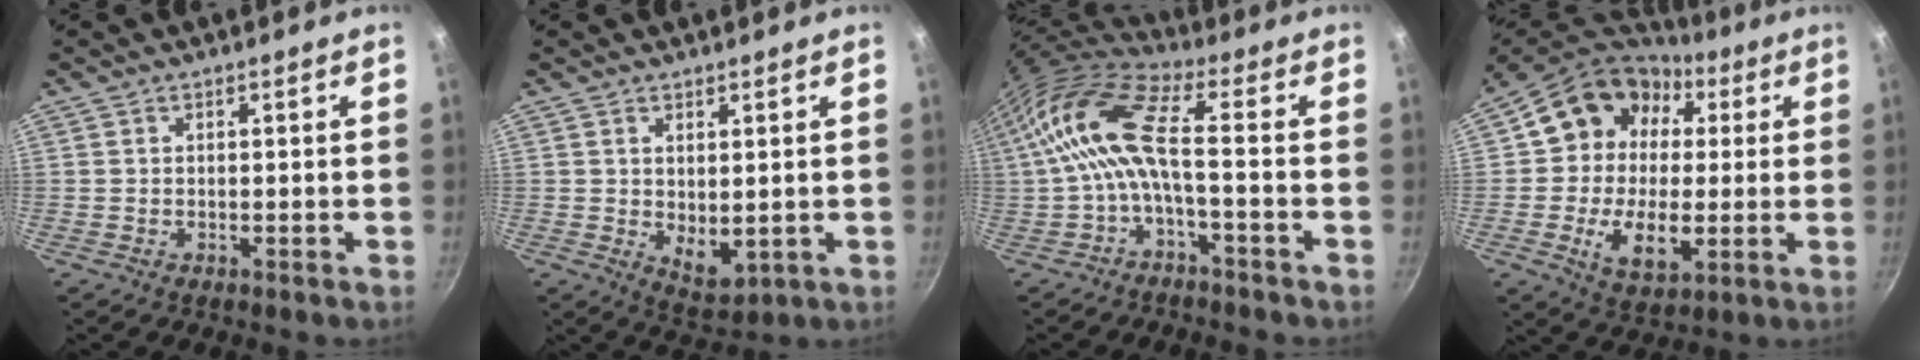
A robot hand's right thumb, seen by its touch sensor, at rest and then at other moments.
{"total": 5.4, "force": [0.6, 3.0, 4.5], "torque": [-0.061, -0.017, 0.021]}
{"total": 13.1, "force": [-1.6, 4.4, 12.2], "torque": [-0.271, 0.036, -0.041]}
{"total": 19.6, "force": [2.5, 14.9, 12.4], "torque": [-0.183, 0.019, 0.037]}